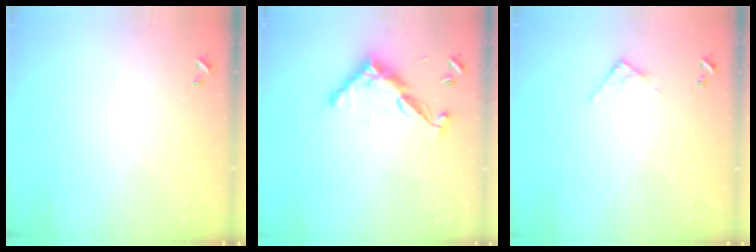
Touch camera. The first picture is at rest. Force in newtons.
{"total": 12.8, "press": 12.8, "slide": 0.4}
{"total": 2.8, "press": 2.8, "slide": 0.4}